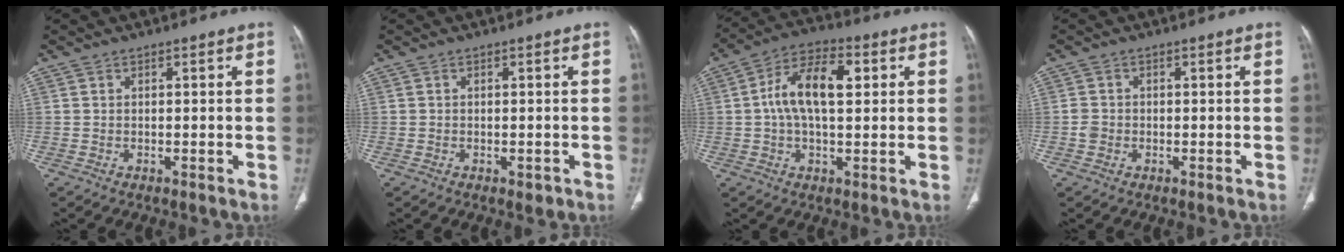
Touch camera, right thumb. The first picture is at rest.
{"total": 1.3, "force": [-0.5, 0.8, 0.9], "torque": [-0.006, 0.000, -0.003]}
{"total": 11.9, "force": [2.0, 6.1, 10.1], "torque": [-0.180, 0.024, 0.029]}
{"total": 1.7, "force": [-0.5, 1.5, 0.7], "torque": [-0.012, 0.007, -0.010]}